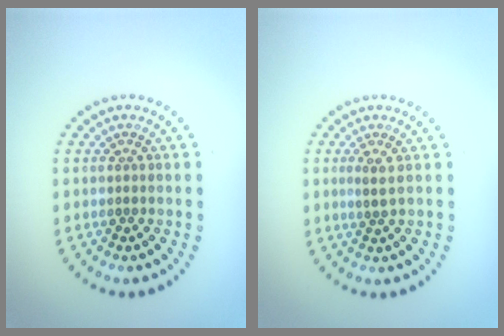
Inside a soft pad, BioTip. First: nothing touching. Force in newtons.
{"total": 1.2, "press": 0.9, "slide": 0.8}